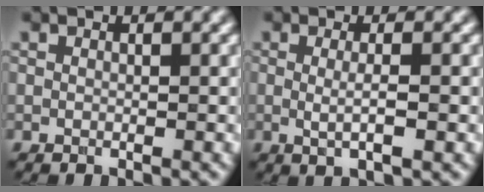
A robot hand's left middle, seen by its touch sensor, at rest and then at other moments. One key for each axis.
{"total": 2.5, "fx": -0.1, "fy": 0.6, "fz": 2.5, "tx": -0.044, "ty": -0.008, "tz": -0.003}